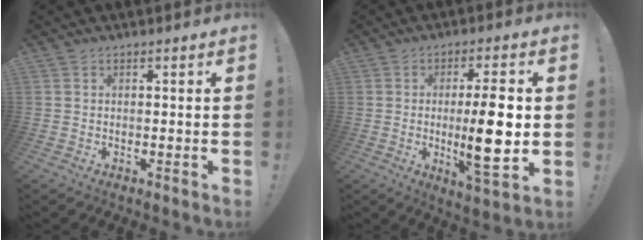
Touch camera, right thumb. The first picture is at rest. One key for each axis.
{"total": 13.1, "fx": -0.3, "fy": 2.3, "fz": 12.9, "tx": -0.208, "ty": -0.015, "tz": -0.016}